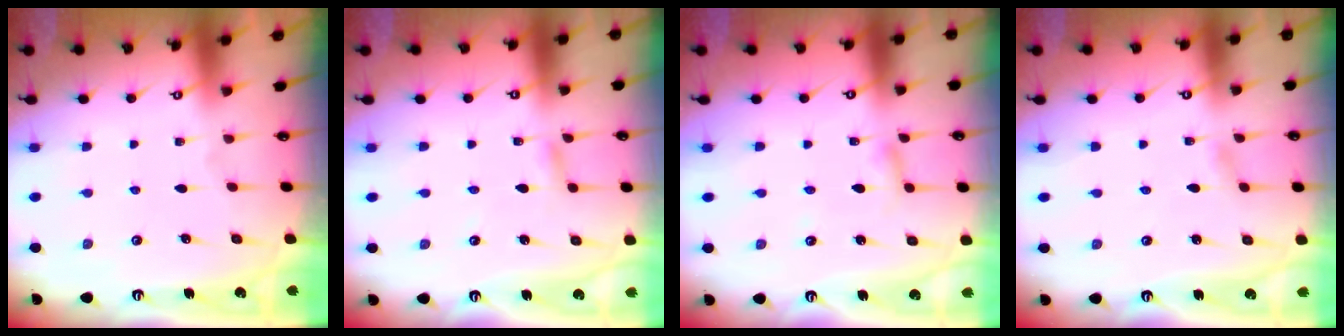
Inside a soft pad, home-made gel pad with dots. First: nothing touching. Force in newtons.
{"total": 2.4, "press": 2.4, "slide": 0.2}
{"total": 3.4, "press": 3.4, "slide": 0.3}
{"total": 1.8, "press": 1.8, "slide": 0.2}